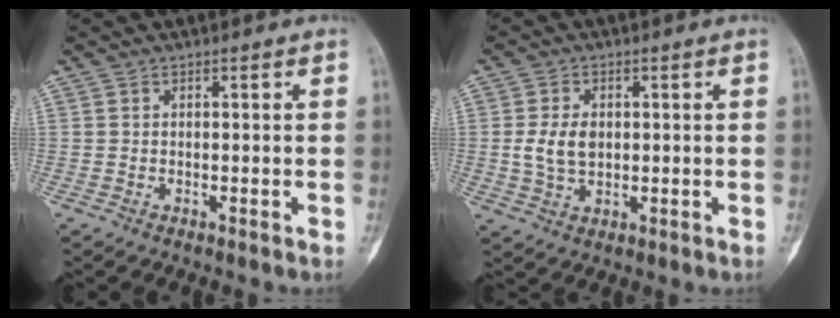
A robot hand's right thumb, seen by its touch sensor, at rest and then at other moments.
{"total": 6.1, "force": [0.4, 4.2, 4.4], "torque": [-0.078, -0.001, 0.012]}